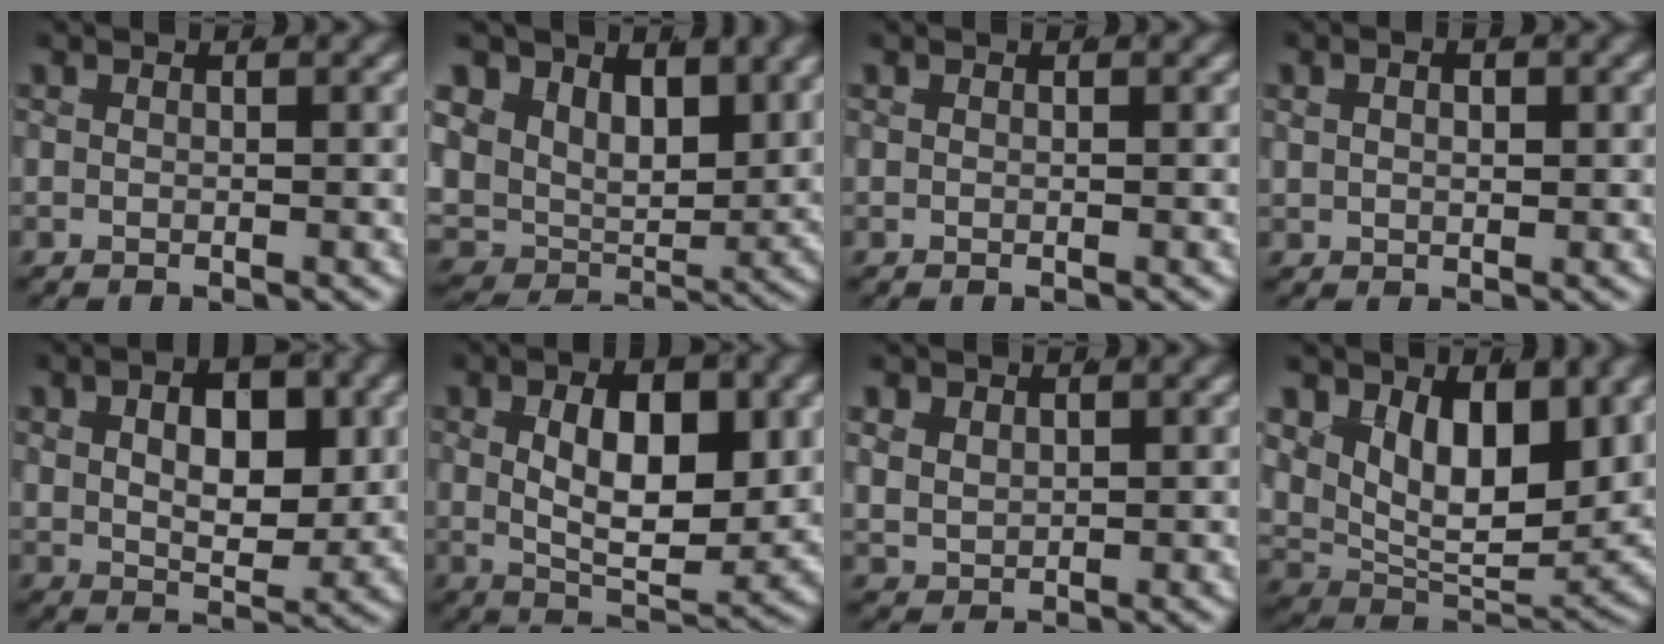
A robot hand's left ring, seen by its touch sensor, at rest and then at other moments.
{"total": 10.8, "force": [1.2, 8.9, 6.1], "torque": [-0.135, -0.041, 0.015]}
{"total": 0.0}
{"total": 1.6, "force": [0.1, 1.2, 1.1], "torque": [-0.022, -0.006, 0.004]}
{"total": 6.7, "force": [1.1, 4.5, 4.8], "torque": [-0.075, -0.013, 0.014]}
{"total": 8.3, "force": [0.1, 4.8, 6.8], "torque": [-0.113, -0.028, 0.002]}
{"total": 3.5, "force": [0.3, 3.3, 1.3], "torque": [-0.060, -0.020, 0.013]}
{"total": 11.3, "force": [1.3, 7.5, 8.3], "torque": [-0.144, -0.027, 0.019]}